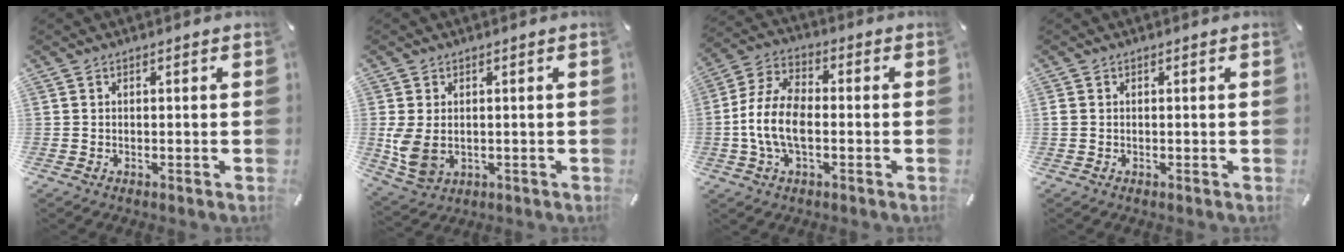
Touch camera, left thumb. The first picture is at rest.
{"total": 6.8, "force": [-0.2, 5.0, 4.6], "torque": [-0.107, -0.004, -0.003]}
{"total": 10.6, "force": [-2.3, 6.0, 8.5], "torque": [-0.185, 0.002, -0.041]}
{"total": 0.8, "force": [0.0, 0.7, 0.5], "torque": [-0.009, 0.004, -0.002]}